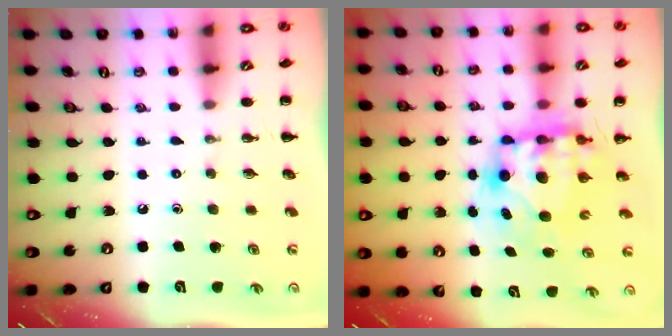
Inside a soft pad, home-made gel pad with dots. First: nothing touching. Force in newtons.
{"total": 10.0, "press": 9.8, "slide": 2.4}